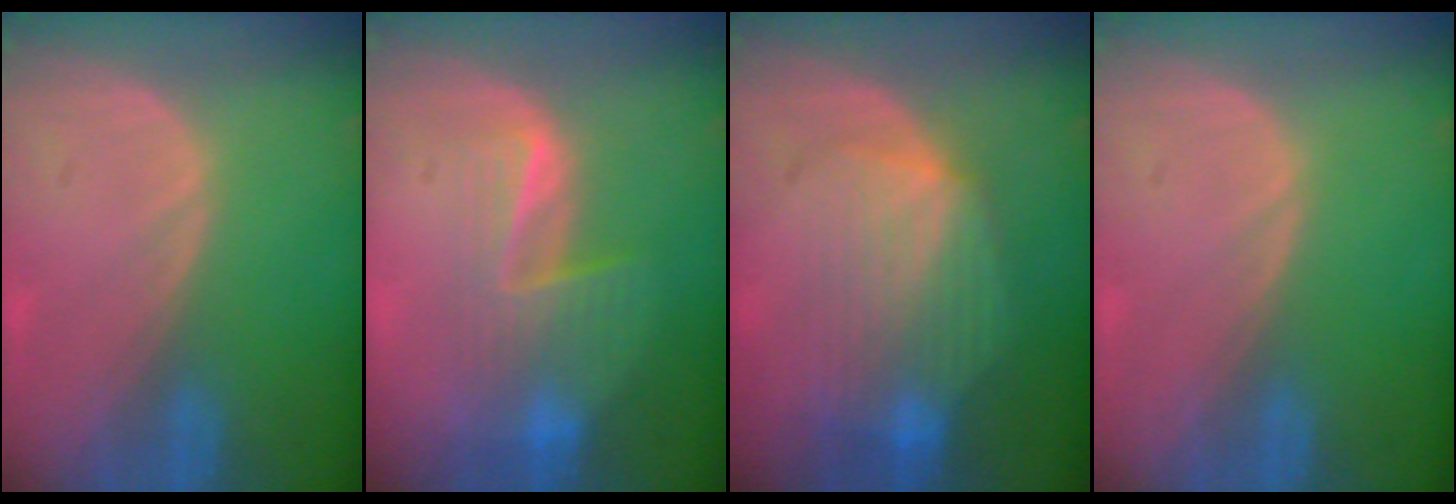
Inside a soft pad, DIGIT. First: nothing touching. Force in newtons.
{"total": 6.9, "press": 6.4, "slide": 2.5}
{"total": 8.7, "press": 8.1, "slide": 3.4}
{"total": 0.0}